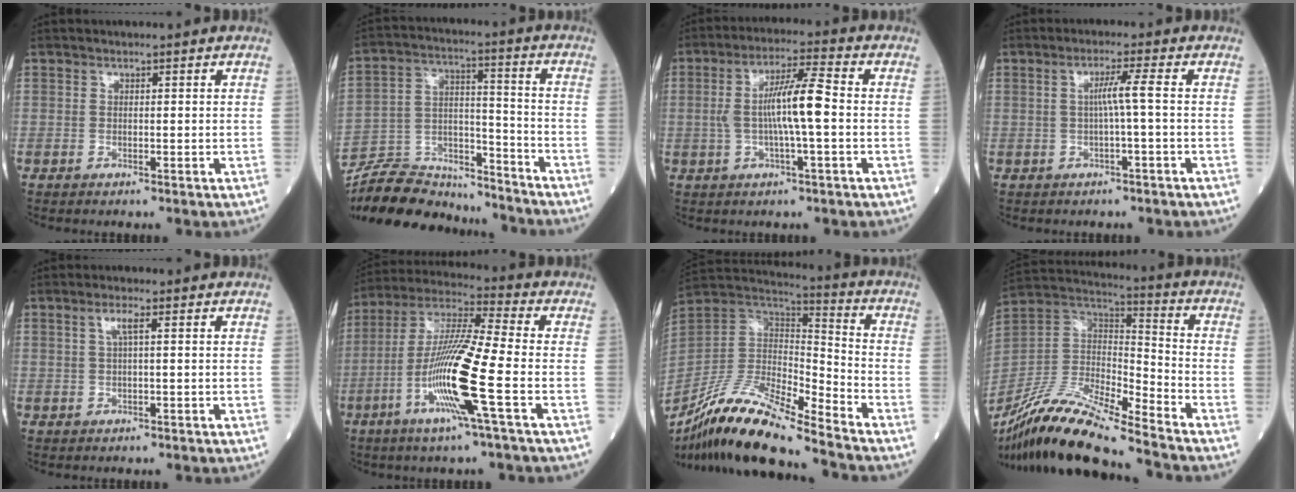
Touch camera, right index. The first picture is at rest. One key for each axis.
{"total": 16.2, "fx": -15.5, "fy": 3.7, "fz": 3.1, "tx": -0.058, "ty": 0.026, "tz": -0.258}
{"total": 8.8, "fx": -0.4, "fy": 0.5, "fz": 8.8, "tx": -0.167, "ty": 0.013, "tz": -0.014}
{"total": 3.1, "fx": -0.2, "fy": -0.8, "fz": 3.0, "tx": -0.054, "ty": 0.005, "tz": -0.003}
{"total": 2.1, "fx": 0.7, "fy": 0.0, "fz": 2.0, "tx": -0.043, "ty": 0.007, "tz": 0.013}
{"total": 15.1, "fx": -4.9, "fy": -0.5, "fz": 14.3, "tx": -0.287, "ty": -0.012, "tz": -0.102}
{"total": 18.9, "fx": -14.9, "fy": 2.0, "fz": 11.5, "tx": -0.238, "ty": -0.011, "tz": -0.281}
{"total": 19.2, "fx": -15.7, "fy": 1.7, "fz": 10.9, "tx": -0.233, "ty": -0.013, "tz": -0.300}